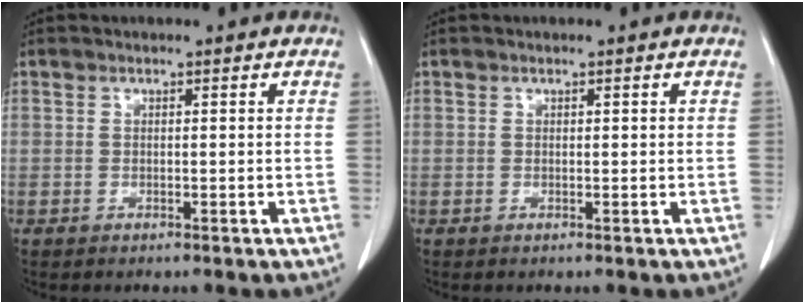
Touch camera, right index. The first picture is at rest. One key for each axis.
{"total": 0.0}